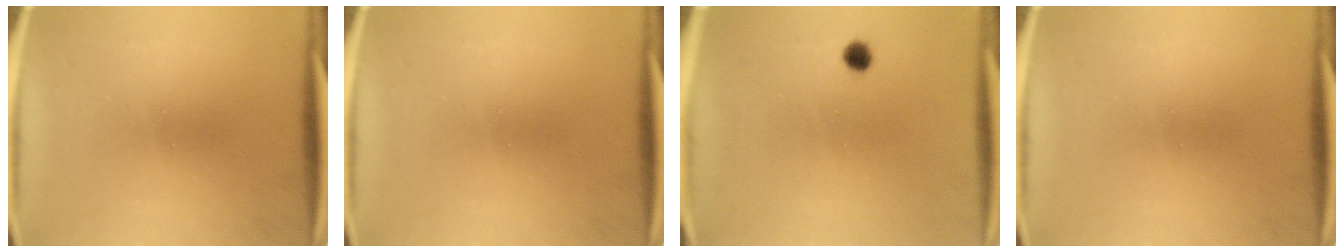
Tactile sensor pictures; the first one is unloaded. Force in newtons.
{"total": 0.0}
{"total": 1.8}
{"total": 0.0}